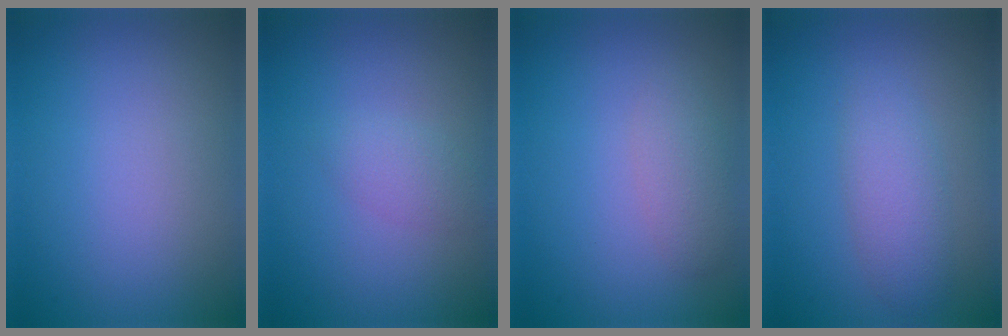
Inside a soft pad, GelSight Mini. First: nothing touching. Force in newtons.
{"total": 1.6, "press": 1.6, "slide": 0.1}
{"total": 1.7, "press": 1.7, "slide": 0.1}
{"total": 2.9, "press": 2.9, "slide": 0.1}